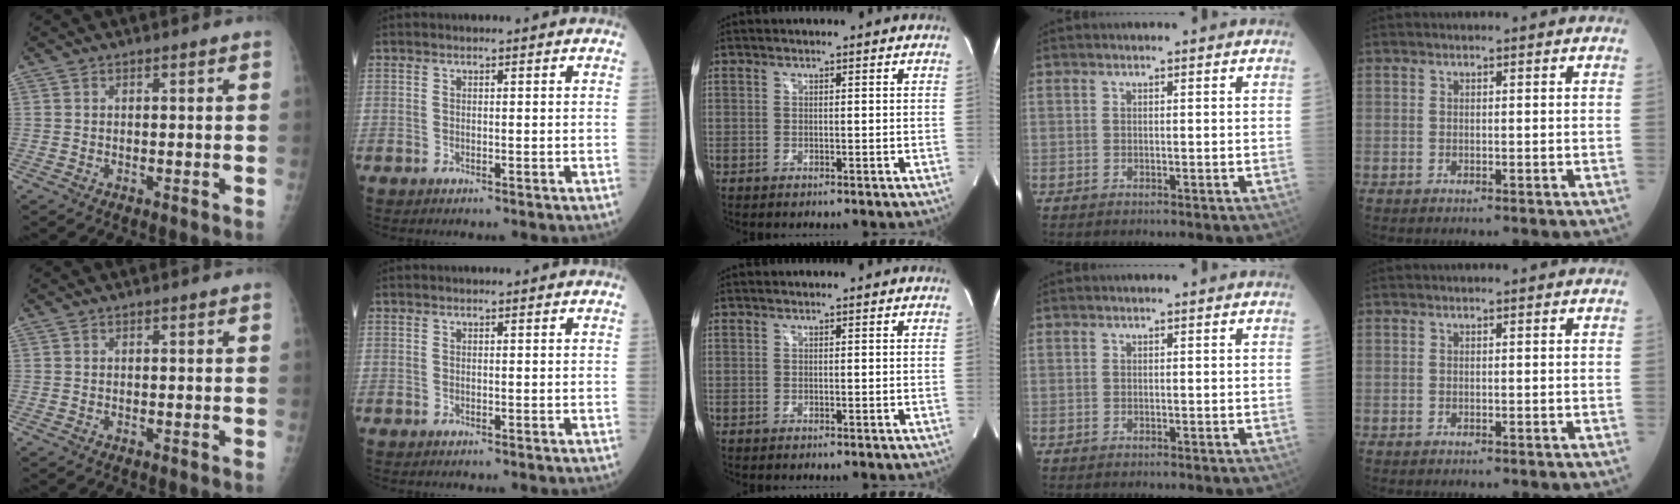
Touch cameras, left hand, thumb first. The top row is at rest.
{}